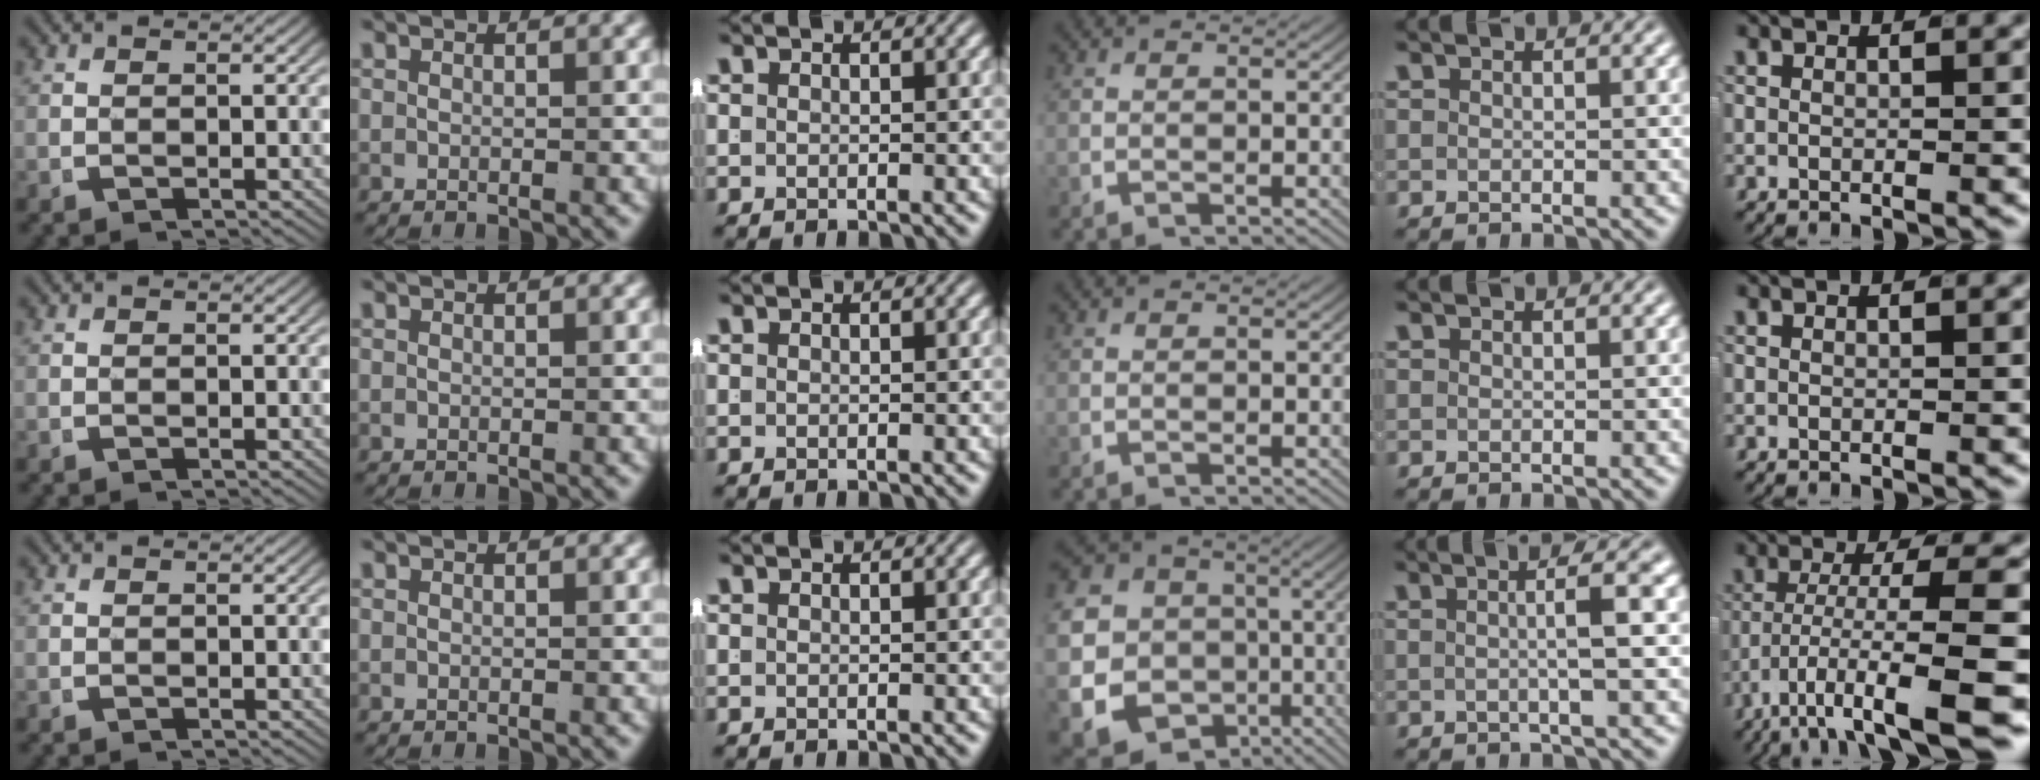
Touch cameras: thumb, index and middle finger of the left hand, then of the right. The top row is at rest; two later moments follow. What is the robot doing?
{"motion": "lift_and_place", "object": "shorts"}